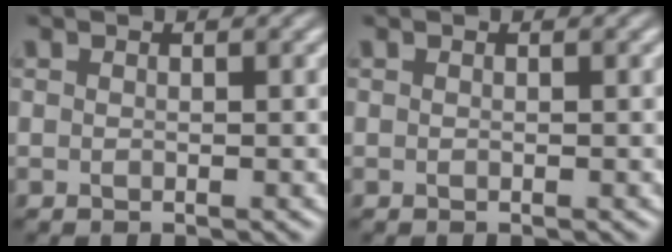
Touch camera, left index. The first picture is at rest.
{"total": 0.0}